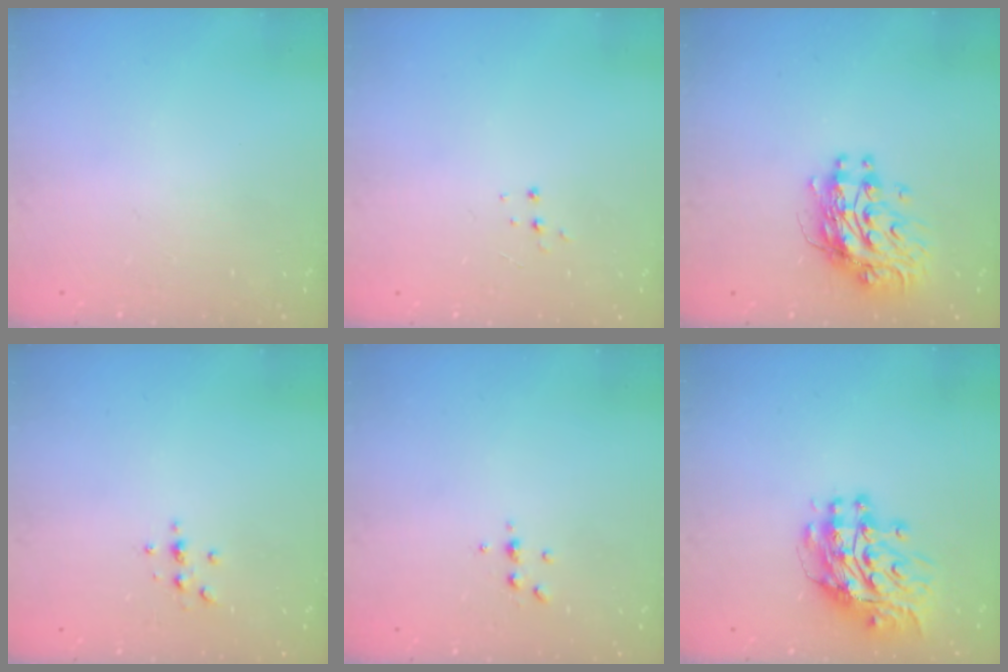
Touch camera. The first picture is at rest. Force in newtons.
{"total": 3.8, "press": 3.8, "slide": 0.3}
{"total": 11.5, "press": 11.4, "slide": 0.9}
{"total": 2.2, "press": 2.1, "slide": 0.2}
{"total": 3.8, "press": 3.7, "slide": 0.5}
{"total": 11.7, "press": 11.6, "slide": 1.2}